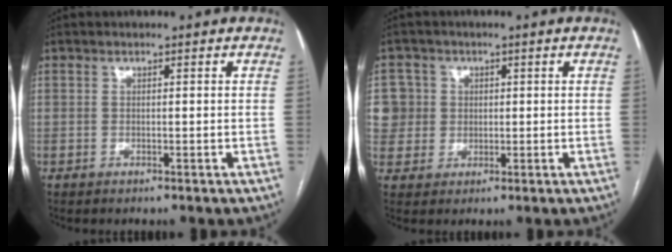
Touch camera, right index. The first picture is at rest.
{"total": 7.0, "force": [1.1, 6.9, 0.3], "torque": [-0.010, 0.026, 0.028]}